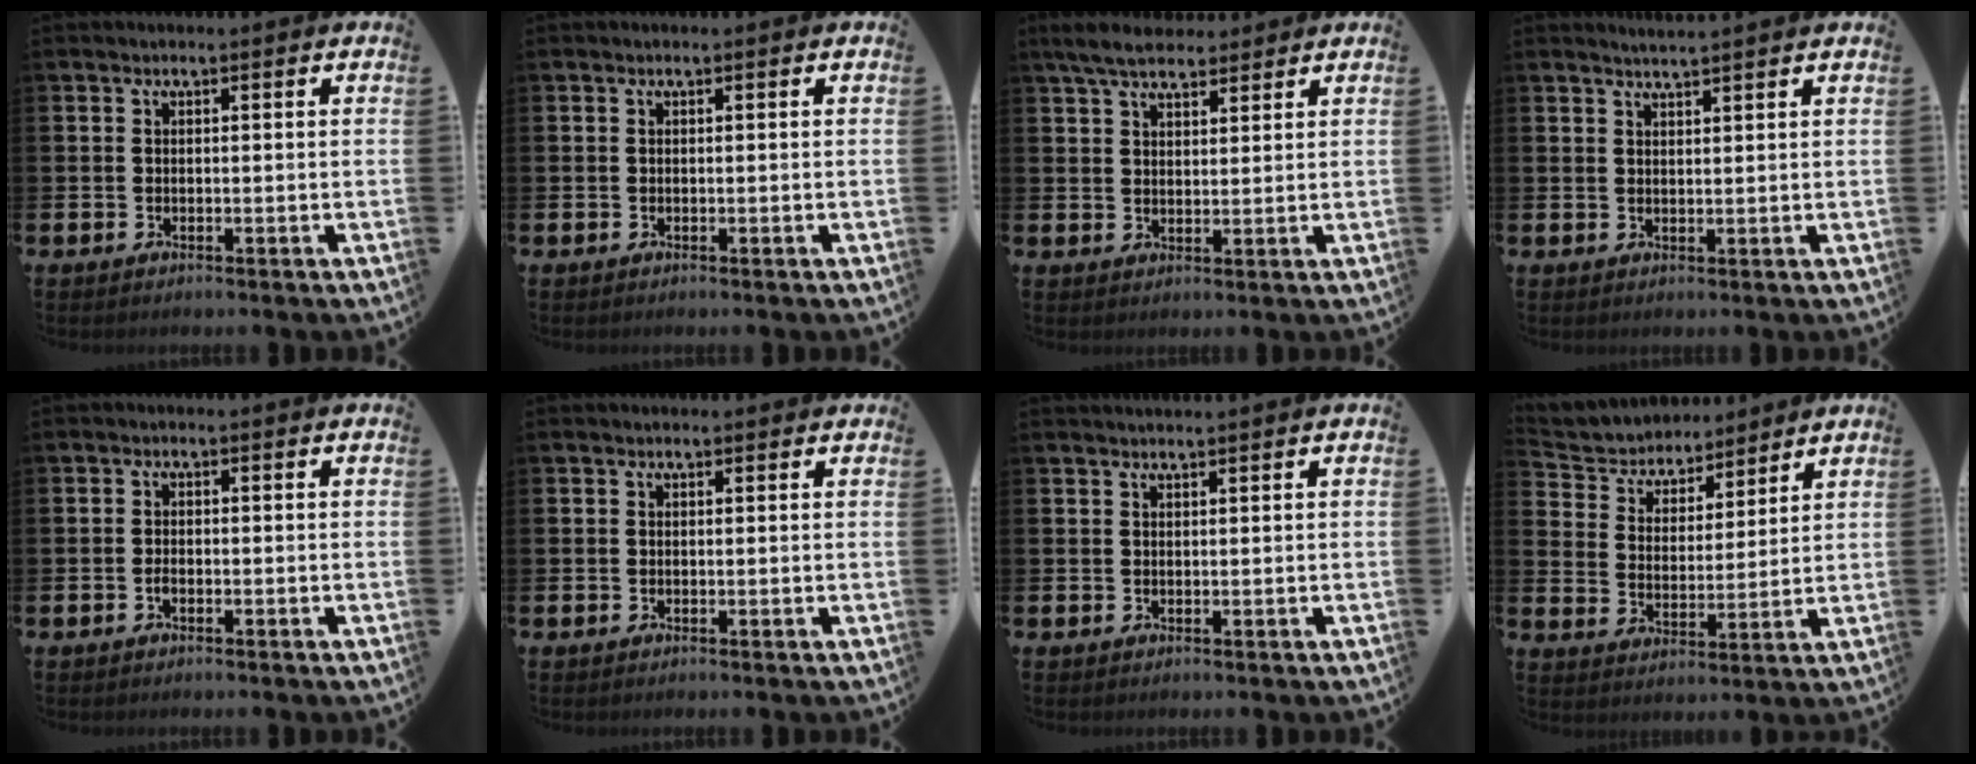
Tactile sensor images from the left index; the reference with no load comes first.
{"total": 0.0}
{"total": 5.9, "force": [5.3, 1.7, 2.0], "torque": [-0.051, -0.011, 0.099]}
{"total": 2.3, "force": [2.2, -0.3, 0.1], "torque": [-0.003, -0.009, 0.041]}
{"total": 1.0, "force": [-0.5, 0.4, 0.7], "torque": [-0.013, -0.002, -0.011]}
{"total": 0.6, "force": [0.6, 0.2, 0.1], "torque": [0.008, -0.002, 0.009]}
{"total": 1.0, "force": [1.0, -0.2, 0.0], "torque": [0.003, -0.003, 0.019]}
{"total": 5.0, "force": [4.6, 2.0, 0.0], "torque": [-0.034, -0.038, 0.077]}